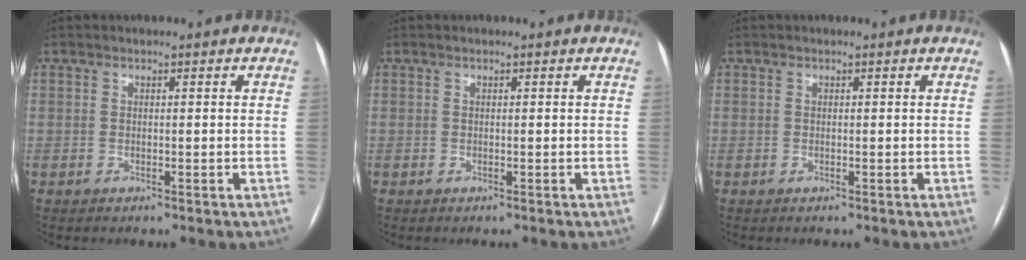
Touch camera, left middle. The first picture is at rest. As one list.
[{"total": 0.0}, {"total": 0.0}]